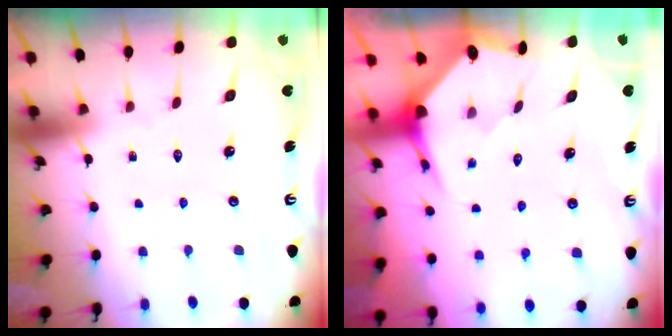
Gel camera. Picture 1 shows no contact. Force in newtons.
{"total": 3.6, "press": 3.6, "slide": 0.5}